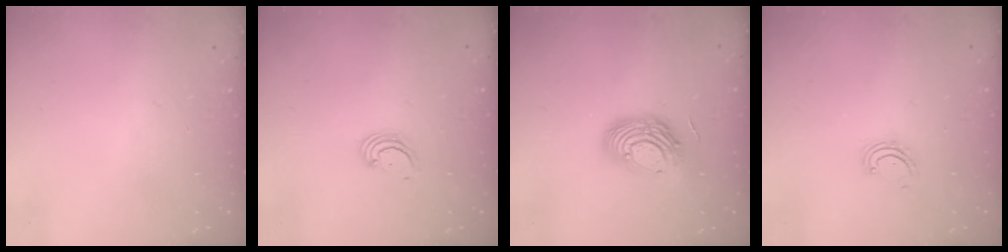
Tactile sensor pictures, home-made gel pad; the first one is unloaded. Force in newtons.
{"total": 2.3, "press": 2.3, "slide": 0.1}
{"total": 13.0, "press": 12.9, "slide": 1.0}
{"total": 2.7, "press": 2.6, "slide": 0.5}